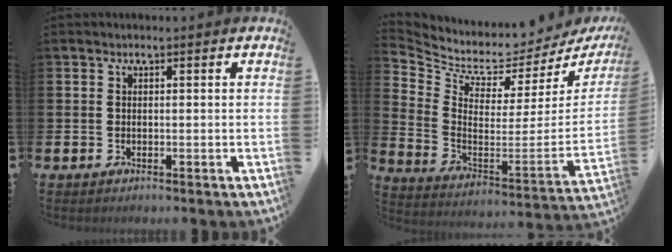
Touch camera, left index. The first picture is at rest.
{"total": 4.9, "force": [4.6, 1.4, 0.8], "torque": [-0.053, -0.061, 0.071]}